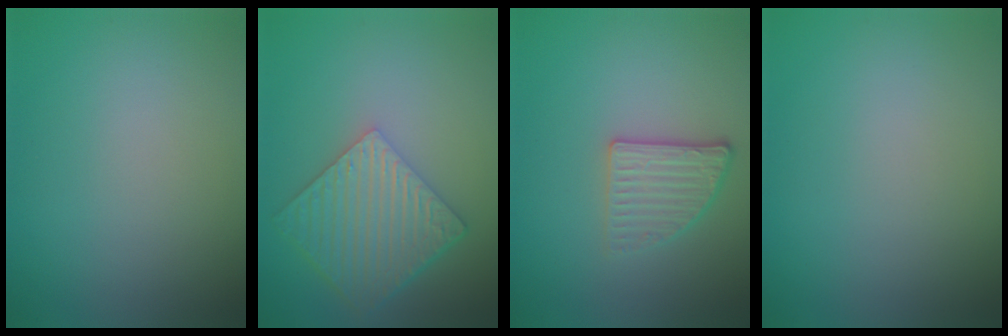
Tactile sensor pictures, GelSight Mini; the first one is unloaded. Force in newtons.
{"total": 6.2, "press": 4.5, "slide": 4.3}
{"total": 2.6, "press": 2.4, "slide": 1.2}
{"total": 0.0}